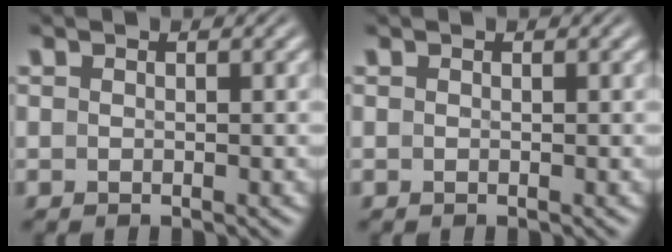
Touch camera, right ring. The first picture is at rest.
{"total": 0.0}